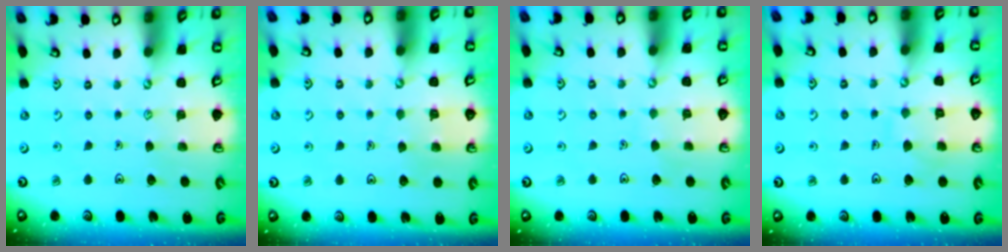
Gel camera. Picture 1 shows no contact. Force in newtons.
{"total": 3.3, "press": 3.3, "slide": 0.2}
{"total": 2.5, "press": 2.5, "slide": 0.2}
{"total": 6.2, "press": 6.2, "slide": 0.6}